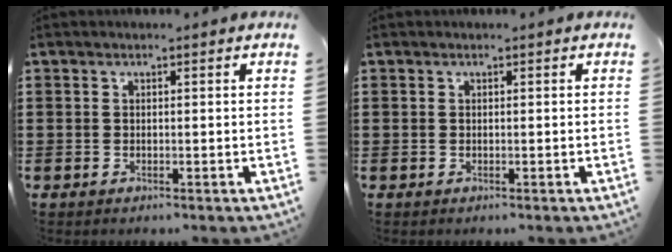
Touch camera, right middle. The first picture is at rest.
{"total": 0.0}